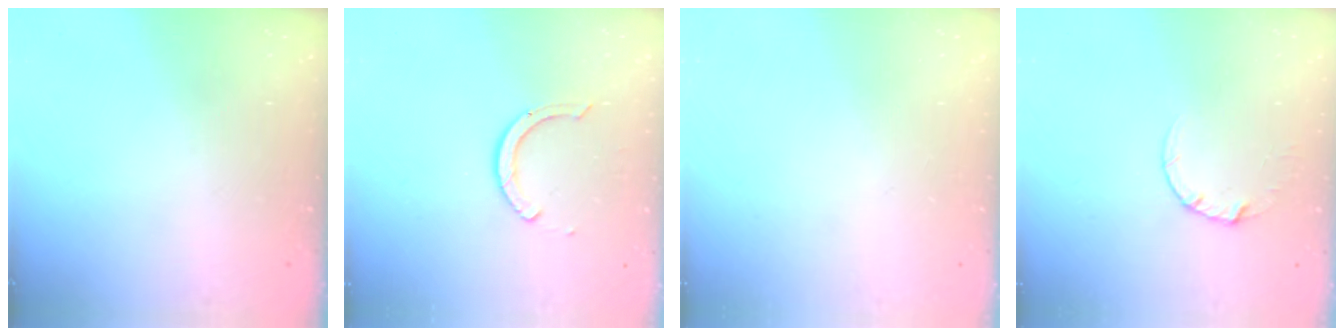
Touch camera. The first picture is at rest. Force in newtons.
{"total": 6.0, "press": 6.0, "slide": 0.5}
{"total": 0.0}
{"total": 2.7, "press": 2.7, "slide": 0.2}